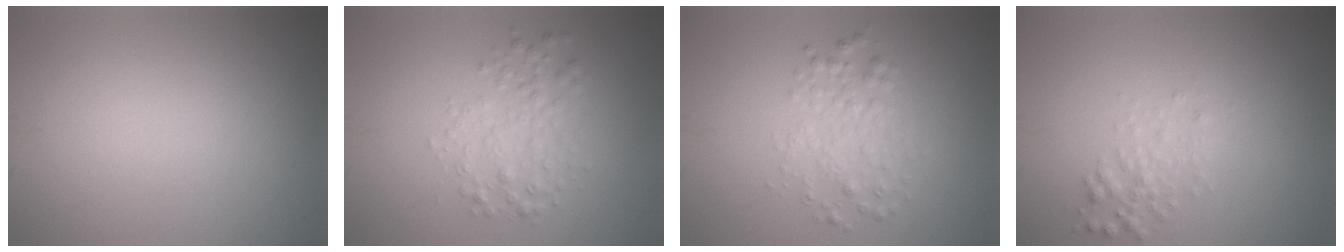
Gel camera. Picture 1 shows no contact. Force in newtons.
{"total": 2.5, "press": 2.5, "slide": 0.1}
{"total": 2.5, "press": 2.5, "slide": 0.0}
{"total": 1.5, "press": 1.5, "slide": 0.1}